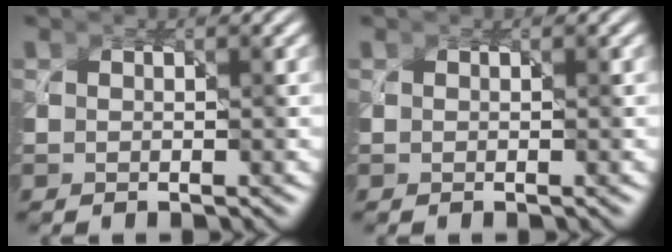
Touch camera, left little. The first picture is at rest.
{"total": 0.0}